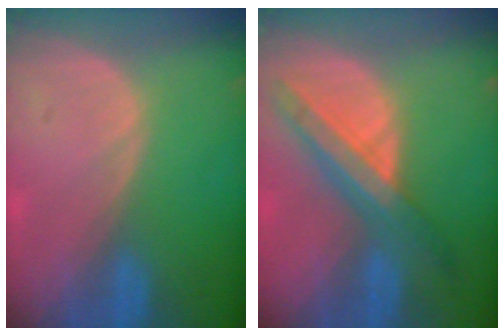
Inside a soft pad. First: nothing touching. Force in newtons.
{"total": 8.1, "press": 7.2, "slide": 3.7}